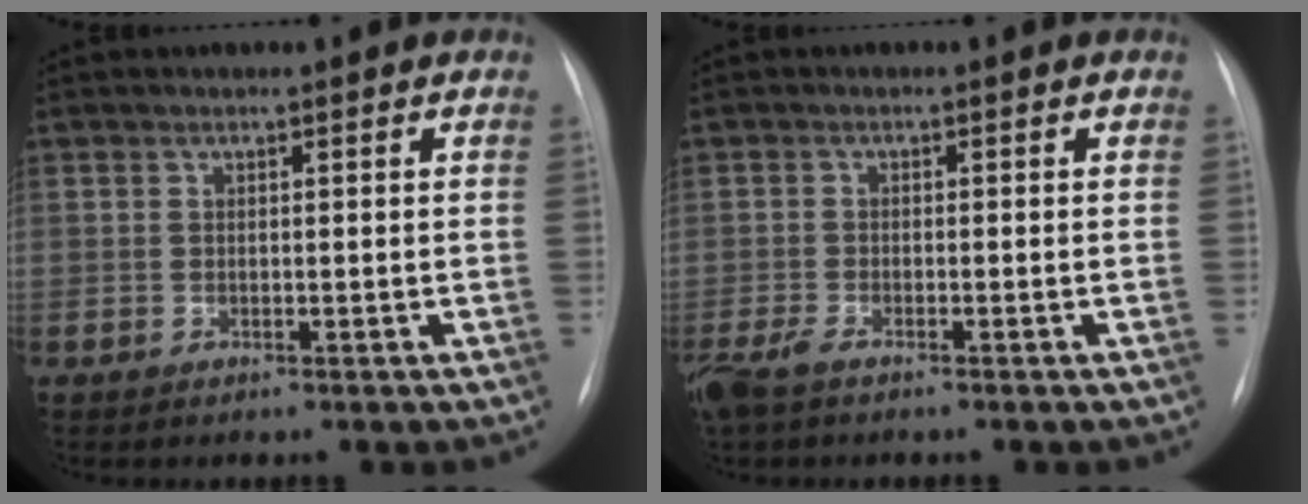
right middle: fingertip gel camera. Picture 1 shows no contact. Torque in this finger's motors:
{"motor_torque": [0.46, -0.40, 0.04, 0.05]}